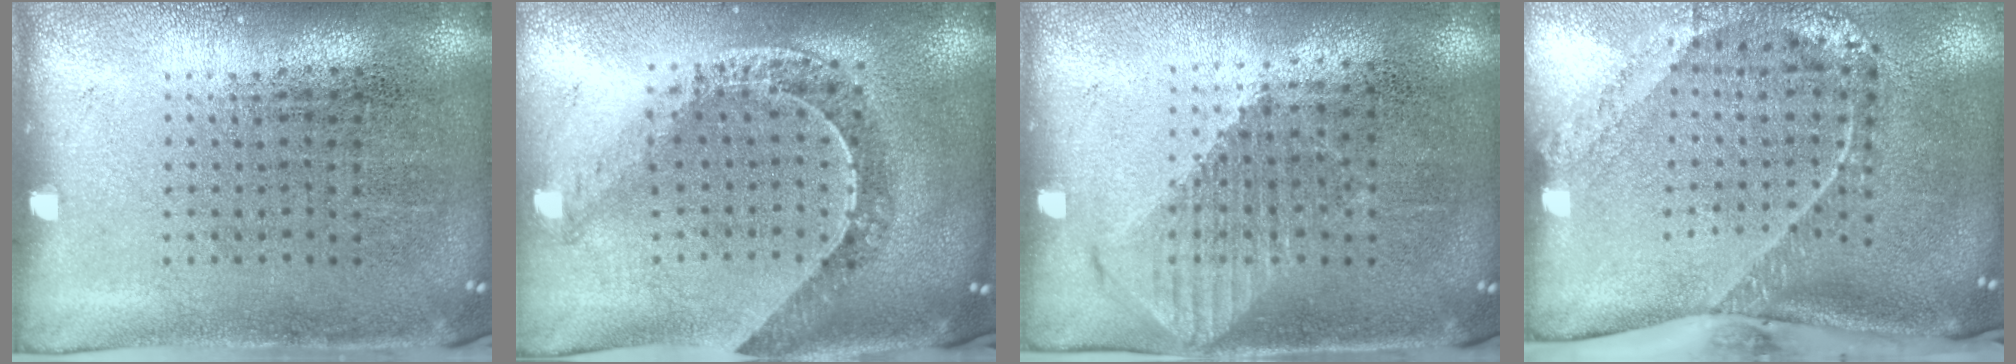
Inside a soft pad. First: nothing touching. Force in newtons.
{"total": 1.1, "press": 1.1, "slide": 0.3}
{"total": 1.2, "press": 1.1, "slide": 0.5}
{"total": 2.6, "press": 1.7, "slide": 2.0}